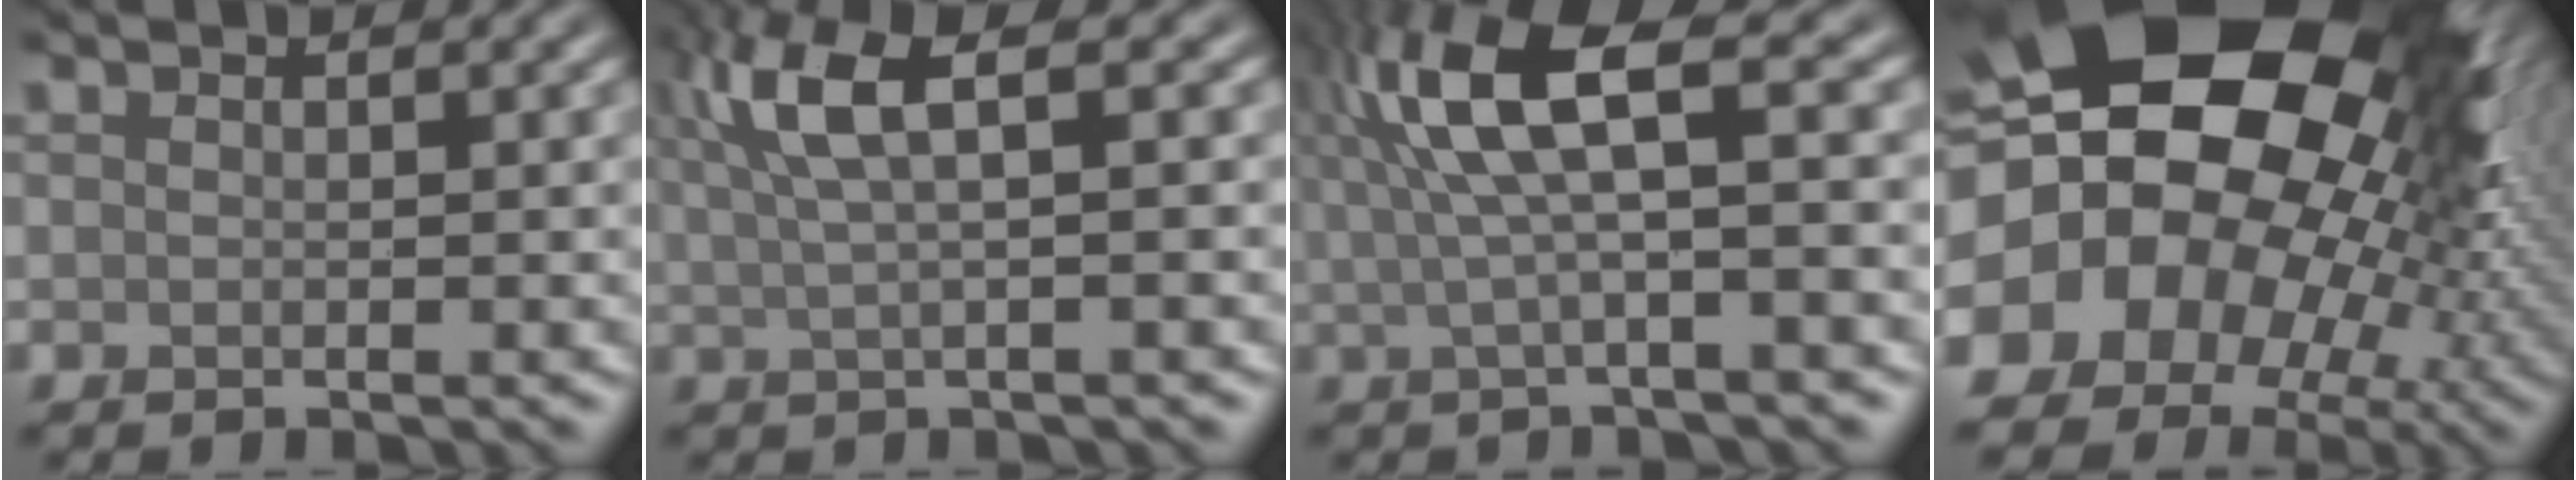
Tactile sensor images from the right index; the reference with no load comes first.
{"total": 5.3, "force": [2.0, 1.3, 4.8], "torque": [-0.097, 0.013, 0.039]}
{"total": 7.3, "force": [1.7, 1.6, 6.9], "torque": [-0.141, 0.014, 0.028]}
{"total": 23.0, "force": [1.3, 17.4, 15.0], "torque": [-0.218, -0.005, -0.027]}